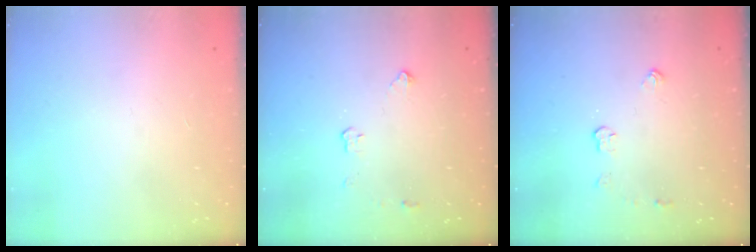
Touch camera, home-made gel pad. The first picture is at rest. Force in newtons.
{"total": 2.9, "press": 2.9, "slide": 0.5}
{"total": 3.9, "press": 3.9, "slide": 0.4}